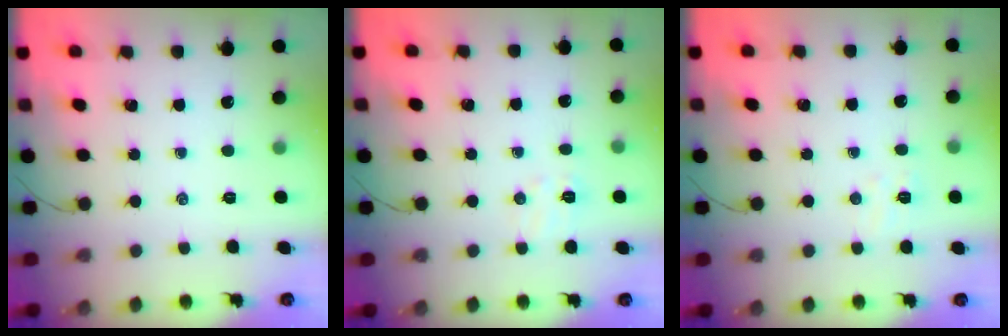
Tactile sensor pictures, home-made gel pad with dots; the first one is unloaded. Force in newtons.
{"total": 4.9, "press": 4.7, "slide": 1.3}
{"total": 4.8, "press": 4.7, "slide": 1.1}